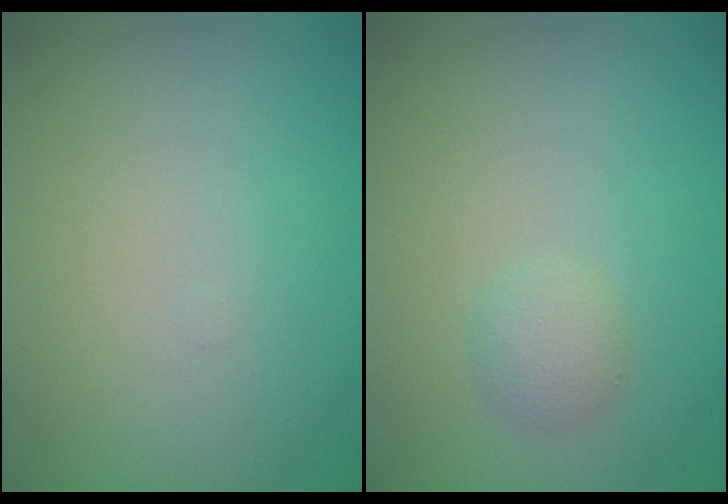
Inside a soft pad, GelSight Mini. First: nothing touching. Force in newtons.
{"total": 1.5, "press": 1.5, "slide": 0.0}